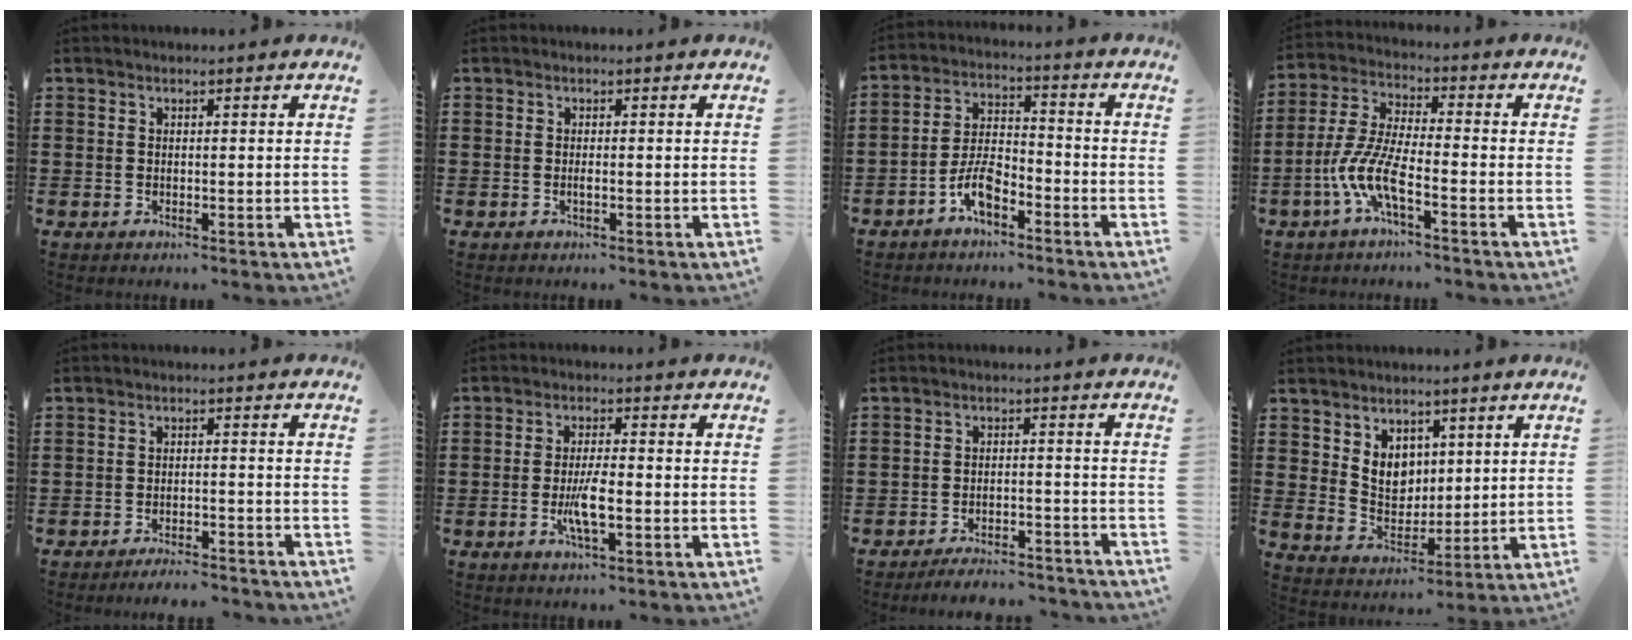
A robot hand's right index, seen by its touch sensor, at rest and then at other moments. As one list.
[{"total": 0.6, "force": [-0.2, 0.1, 0.6], "torque": [-0.018, -0.006, -0.004]}, {"total": 6.3, "force": [-3.8, 2.7, 4.2], "torque": [-0.097, 0.007, -0.077]}, {"total": 8.1, "force": [-4.1, 1.7, 6.8], "torque": [-0.177, -0.020, -0.085]}, {"total": 3.0, "force": [-2.9, 0.0, 0.5], "torque": [-0.012, 0.000, -0.060]}, {"total": 4.9, "force": [-1.4, 1.1, 4.5], "torque": [-0.097, -0.005, -0.030]}, {"total": 4.0, "force": [-3.9, 0.3, 0.7], "torque": [-0.013, 0.004, -0.079]}, {"total": 5.9, "force": [2.6, 4.8, 2.4], "torque": [-0.050, 0.003, 0.047]}]